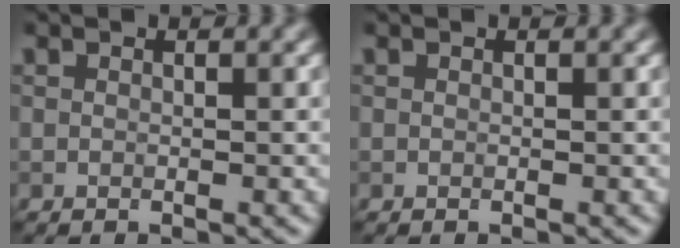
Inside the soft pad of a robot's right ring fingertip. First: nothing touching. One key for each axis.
{"total": 0.0}